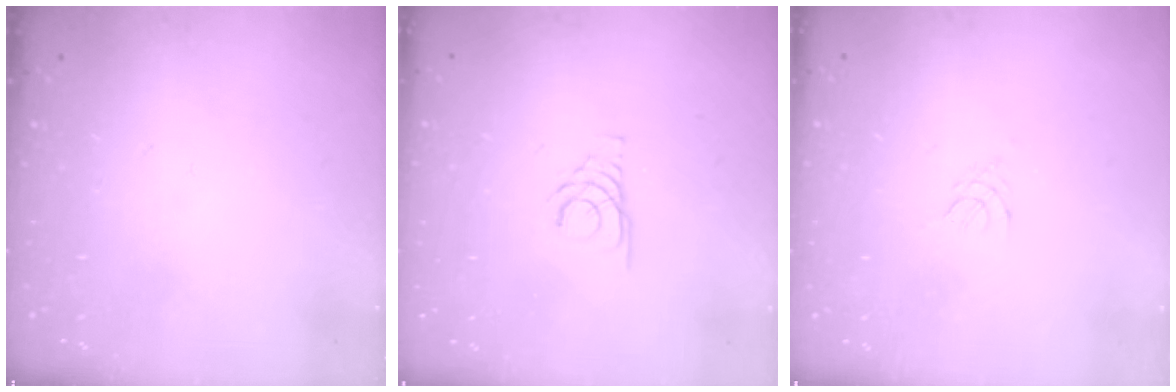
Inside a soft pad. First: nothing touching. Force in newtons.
{"total": 3.6, "press": 3.6, "slide": 0.4}
{"total": 2.7, "press": 2.6, "slide": 0.6}